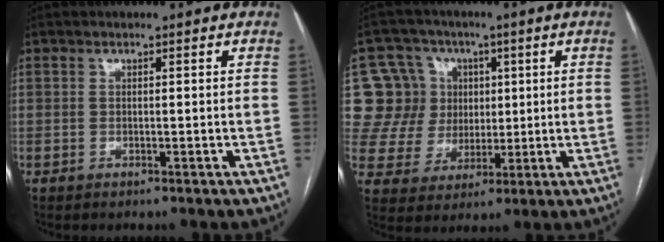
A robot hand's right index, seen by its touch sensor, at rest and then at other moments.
{"total": 13.5, "force": [3.8, 12.8, 2.5], "torque": [-0.064, 0.059, 0.081]}